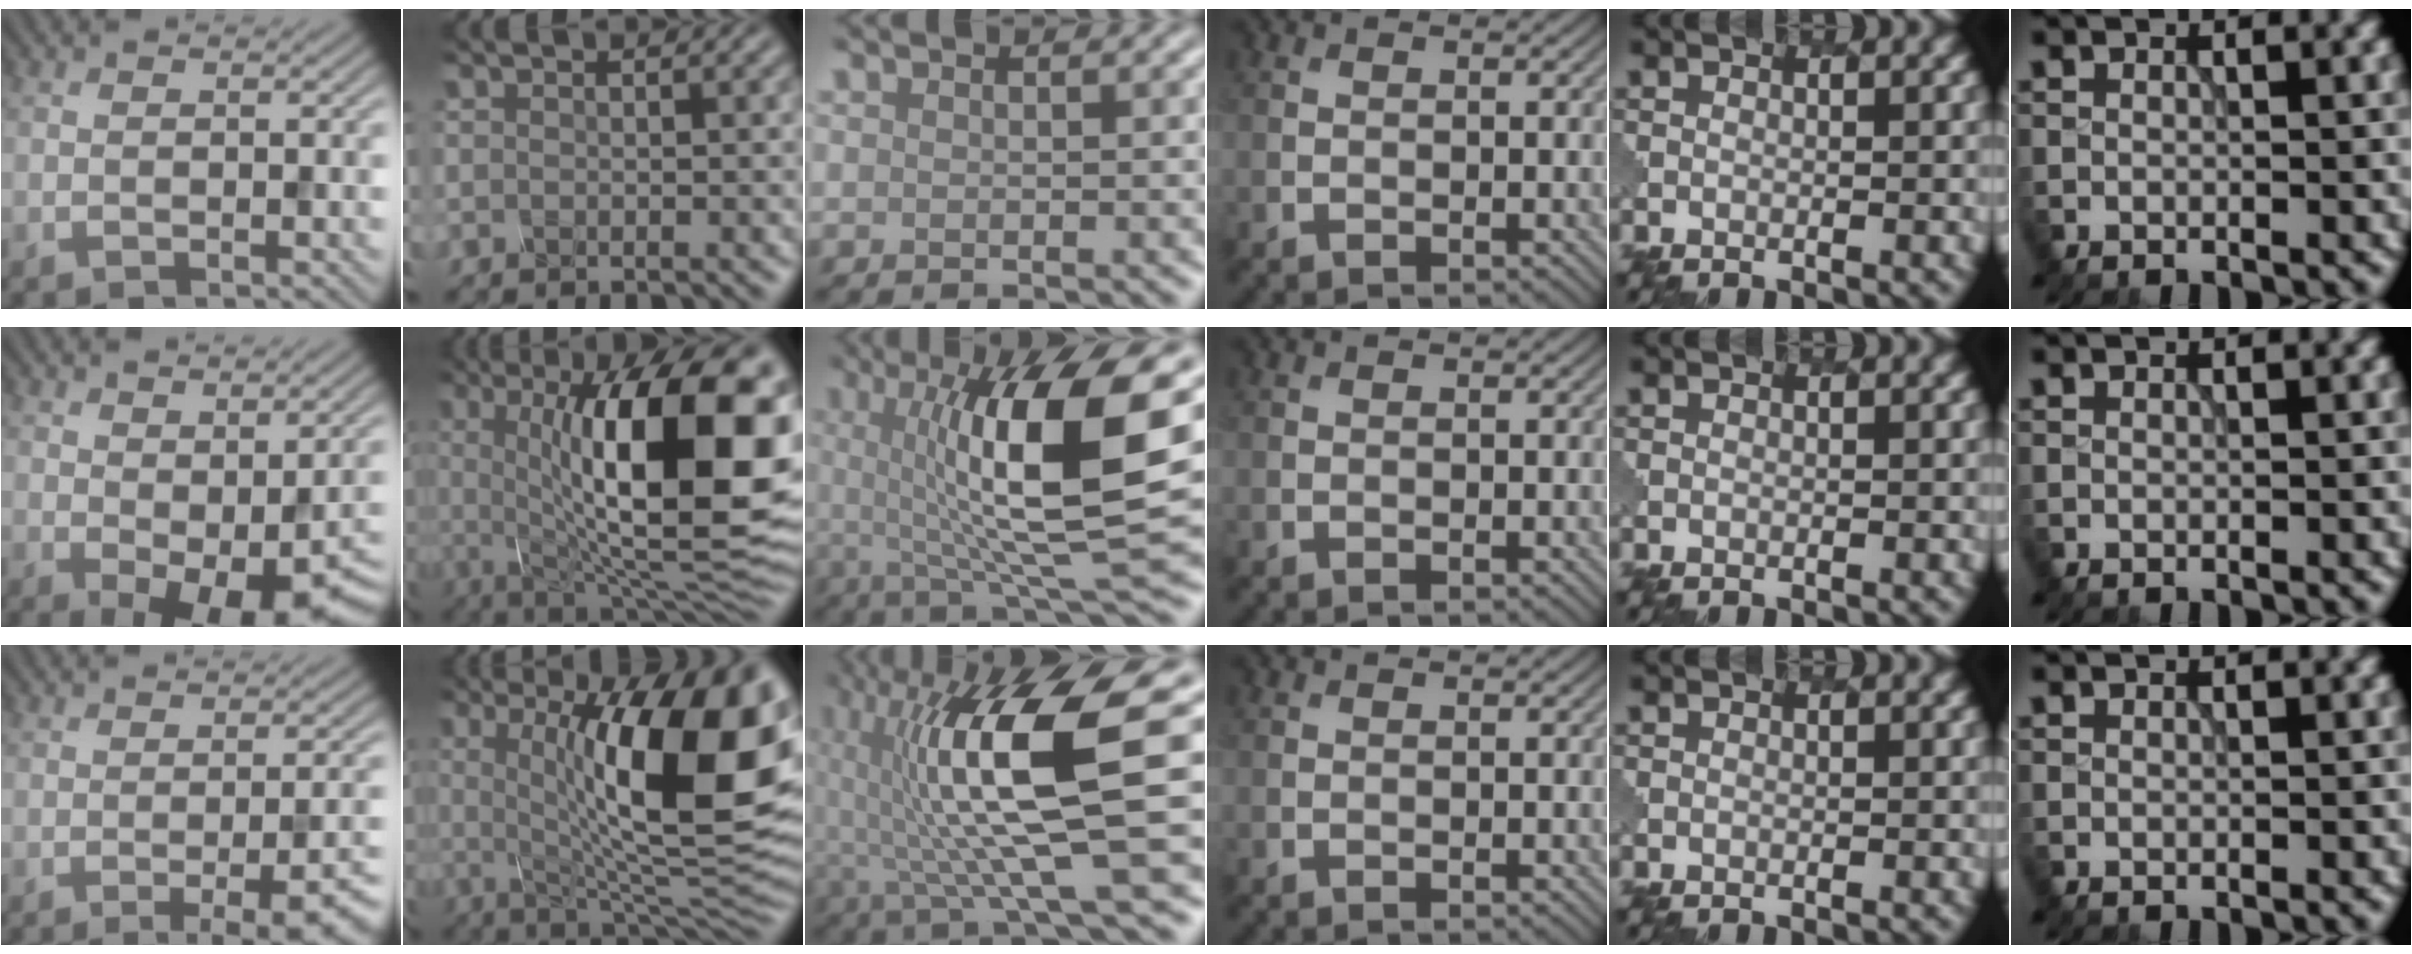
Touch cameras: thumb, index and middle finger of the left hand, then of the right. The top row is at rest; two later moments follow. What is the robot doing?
{"motion": "pour", "object": "mug"}